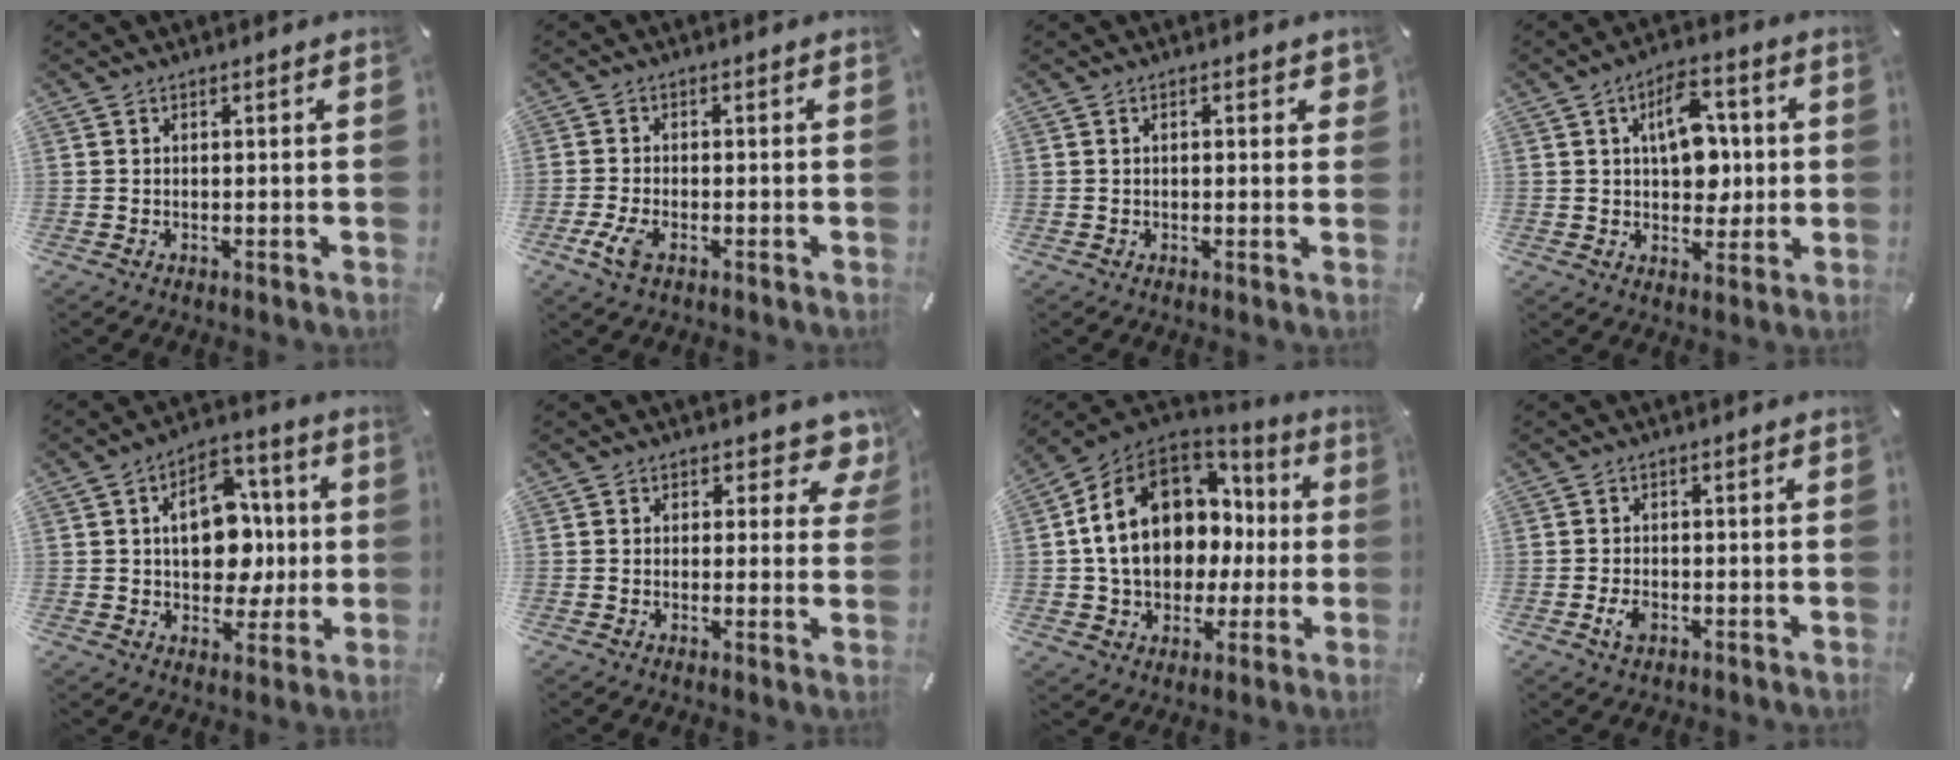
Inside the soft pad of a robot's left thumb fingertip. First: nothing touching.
{"total": 4.7, "force": [-2.3, 2.2, 3.5], "torque": [-0.095, -0.007, -0.049]}
{"total": 1.6, "force": [0.2, 1.0, 1.2], "torque": [-0.010, 0.000, -0.002]}
{"total": 11.5, "force": [1.9, 7.7, 8.3], "torque": [-0.105, 0.002, 0.031]}
{"total": 14.6, "force": [0.7, 10.6, 10.0], "torque": [-0.150, 0.004, 0.014]}
{"total": 4.1, "force": [2.1, 2.9, 2.0], "torque": [-0.006, -0.011, 0.030]}
{"total": 17.9, "force": [2.9, 13.8, 11.0], "torque": [-0.222, -0.008, 0.056]}
{"total": 3.2, "force": [-1.3, 2.1, 2.0], "torque": [-0.050, 0.000, -0.025]}